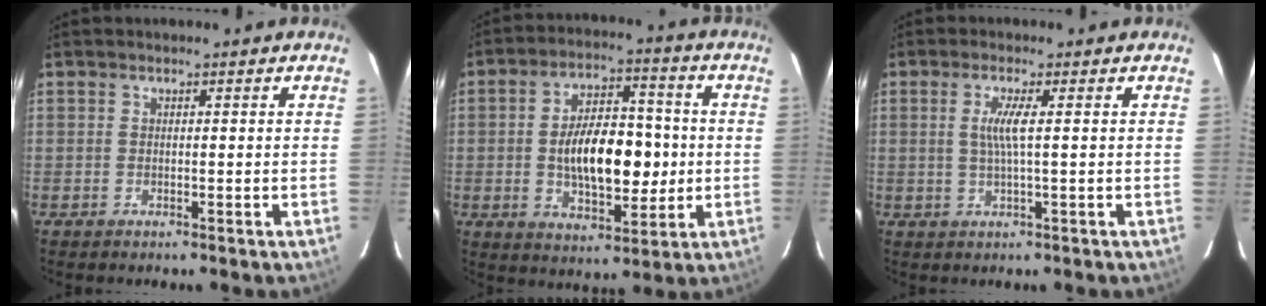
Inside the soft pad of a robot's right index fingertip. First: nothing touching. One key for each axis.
{"total": 14.7, "fx": -1.0, "fy": 7.2, "fz": 12.8, "tx": -0.221, "ty": 0.013, "tz": -0.008}
{"total": 3.5, "fx": 0.5, "fy": -0.4, "fz": 3.5, "tx": -0.070, "ty": -0.002, "tz": 0.009}